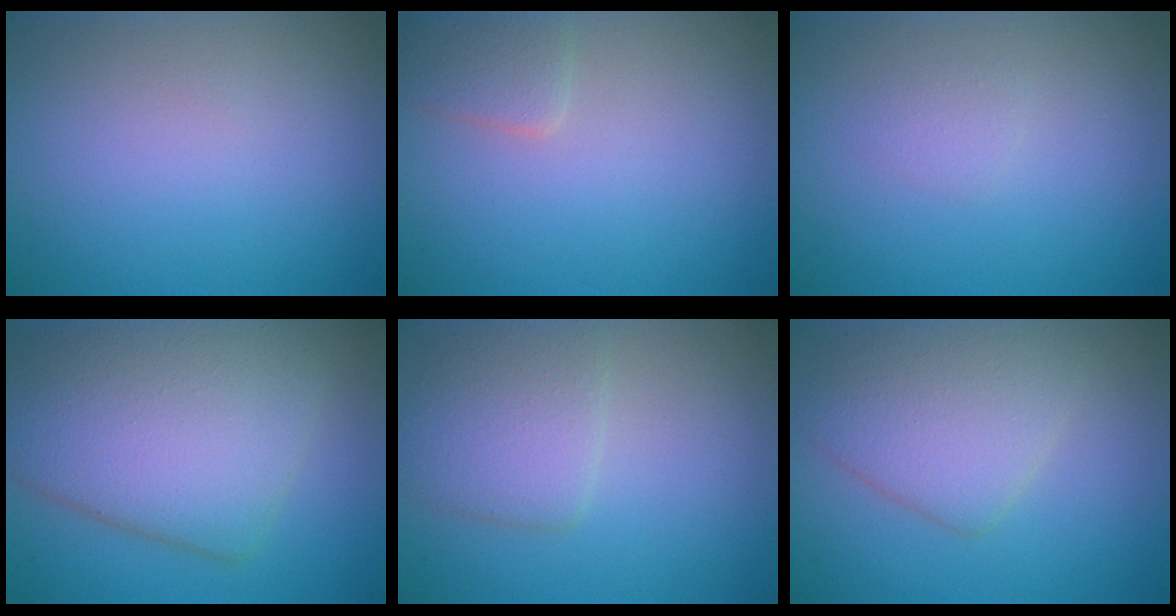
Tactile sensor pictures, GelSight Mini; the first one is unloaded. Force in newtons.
{"total": 1.9, "press": 1.9, "slide": 0.1}
{"total": 0.9, "press": 0.9, "slide": 0.1}
{"total": 9.2, "press": 9.2, "slide": 0.5}
{"total": 3.8, "press": 3.7, "slide": 0.3}
{"total": 4.8, "press": 4.8, "slide": 0.1}